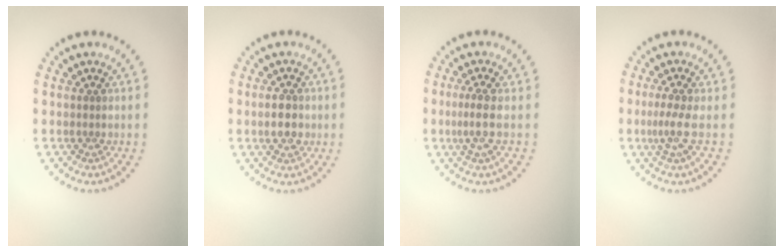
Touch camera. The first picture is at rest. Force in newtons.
{"total": 2.8, "press": 2.8, "slide": 0.0}
{"total": 2.1, "press": 1.6, "slide": 1.3}
{"total": 2.1, "press": 1.5, "slide": 1.5}